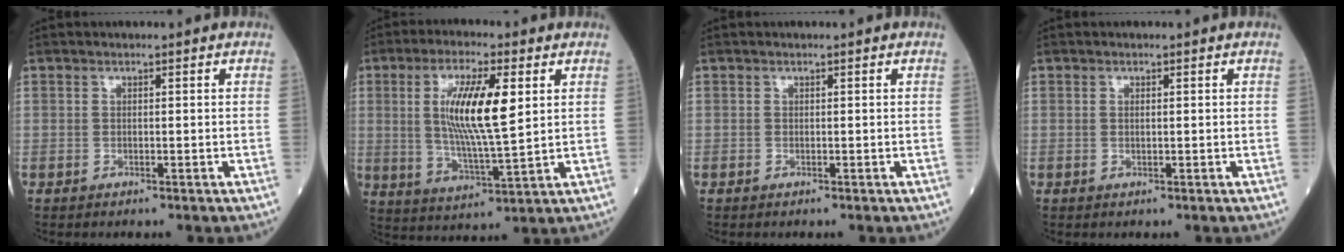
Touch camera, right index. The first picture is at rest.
{"total": 12.1, "force": [2.8, 1.6, 11.6], "torque": [-0.227, -0.002, 0.053]}
{"total": 0.0}
{"total": 0.6, "force": [0.2, 0.1, 0.5], "torque": [-0.015, -0.001, 0.006]}